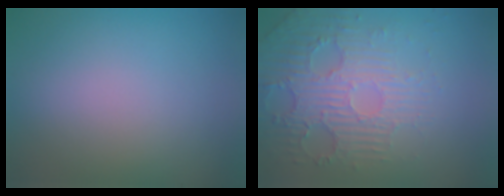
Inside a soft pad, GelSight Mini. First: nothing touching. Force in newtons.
{"total": 6.1, "press": 3.8, "slide": 4.8}